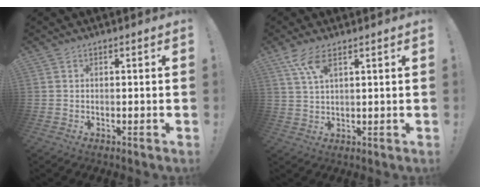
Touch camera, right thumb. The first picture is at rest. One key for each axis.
{"total": 6.1, "fx": 3.7, "fy": 1.8, "fz": 4.5, "tx": -0.089, "ty": -0.011, "tz": 0.067}